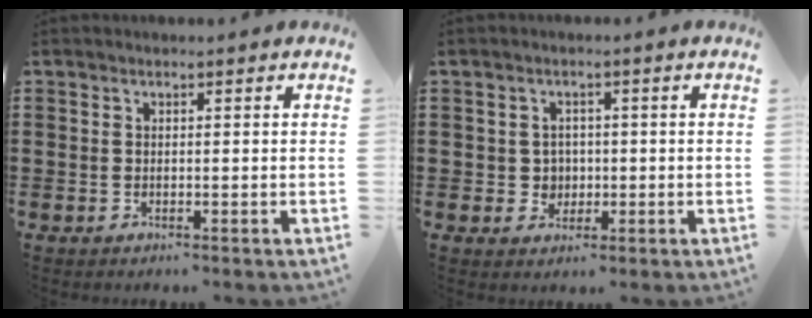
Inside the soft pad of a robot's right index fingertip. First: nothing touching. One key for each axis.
{"total": 2.8, "fx": -0.1, "fy": 2.7, "fz": 0.6, "tx": -0.022, "ty": 0.010, "tz": -0.006}